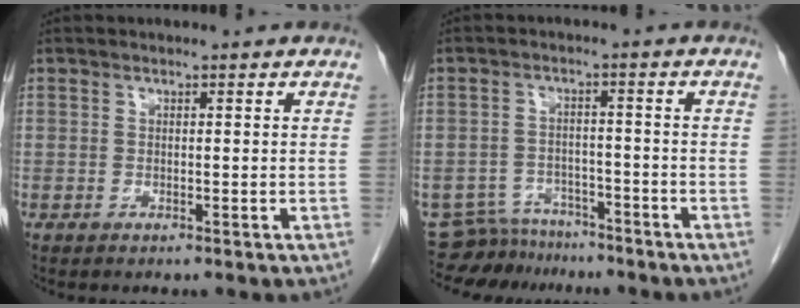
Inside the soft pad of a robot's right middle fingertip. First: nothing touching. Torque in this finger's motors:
{"motor_torque": [-0.49, -0.18, -0.05, -0.02]}